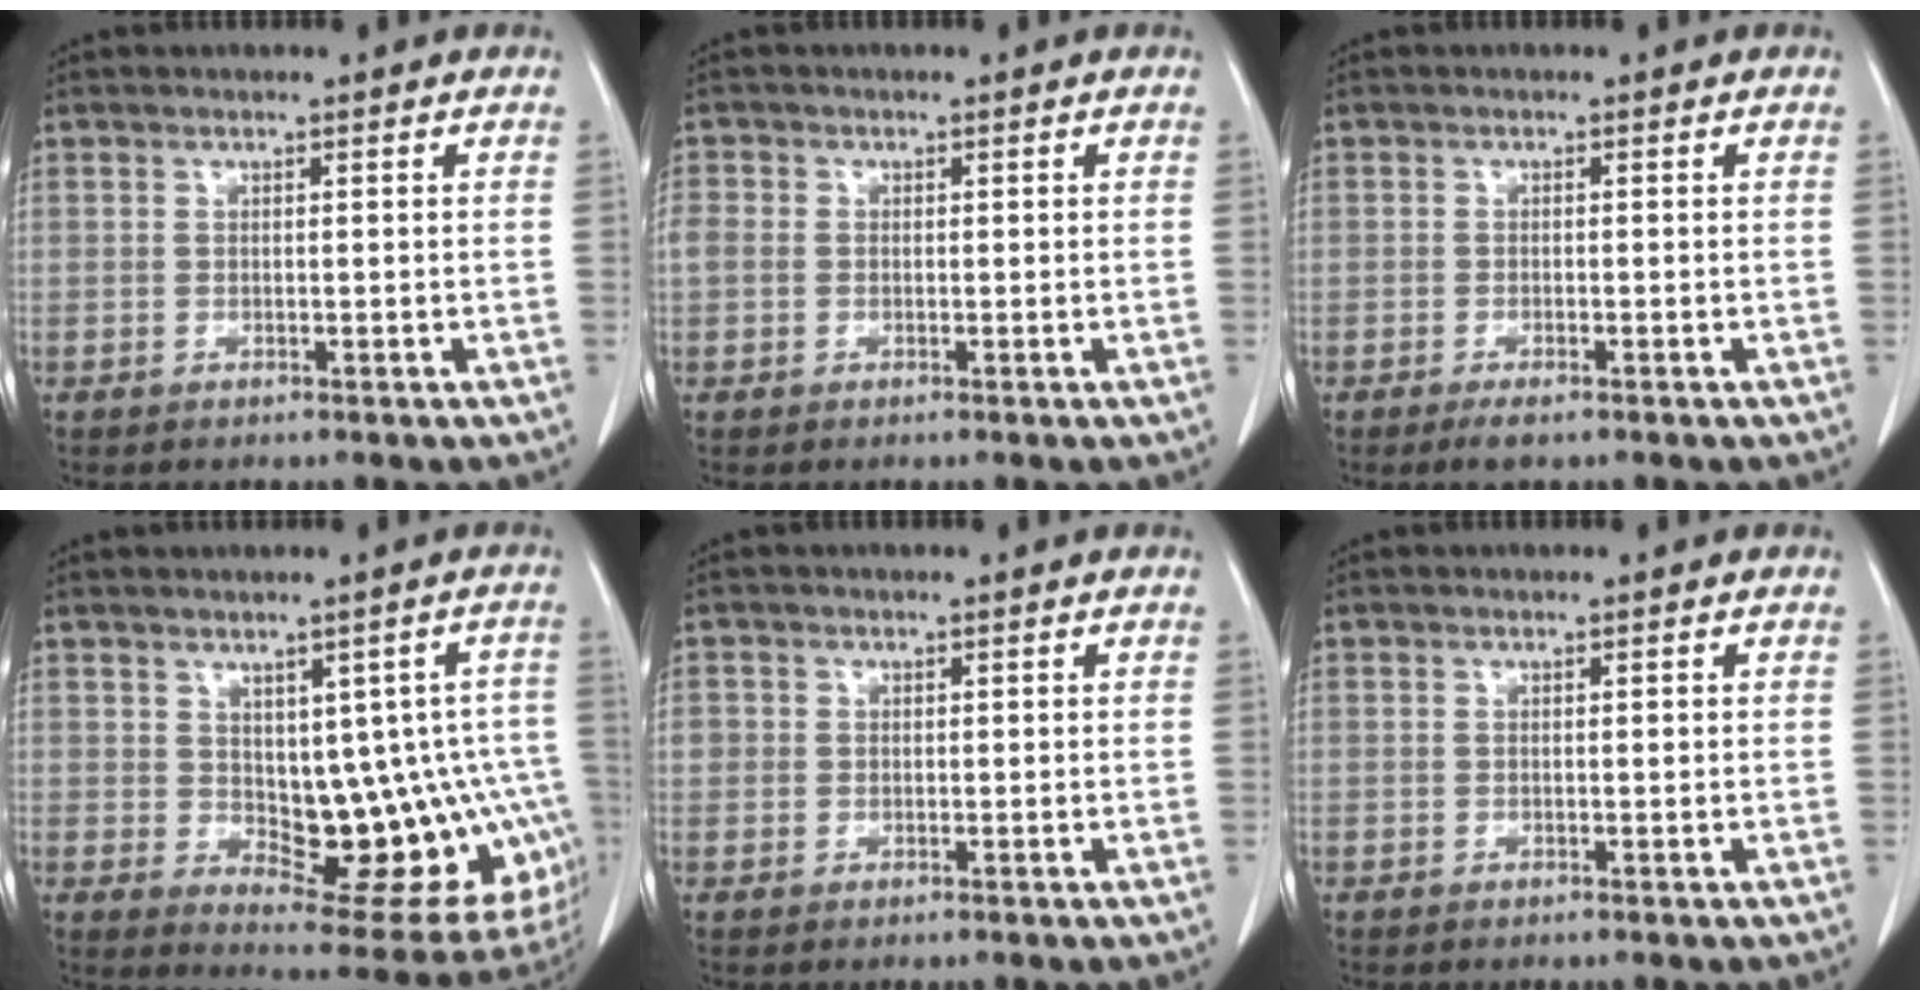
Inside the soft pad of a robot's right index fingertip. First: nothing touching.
{"total": 2.5, "force": [0.0, 2.3, 1.1], "torque": [-0.034, 0.017, 0.004]}
{"total": 2.1, "force": [-1.4, 0.4, 1.5], "torque": [-0.026, -0.004, -0.019]}
{"total": 16.9, "force": [-1.6, 8.3, 14.7], "torque": [-0.129, 0.016, 0.007]}
{"total": 1.8, "force": [0.2, 1.8, 0.4], "torque": [0.001, 0.008, 0.005]}
{"total": 0.0}